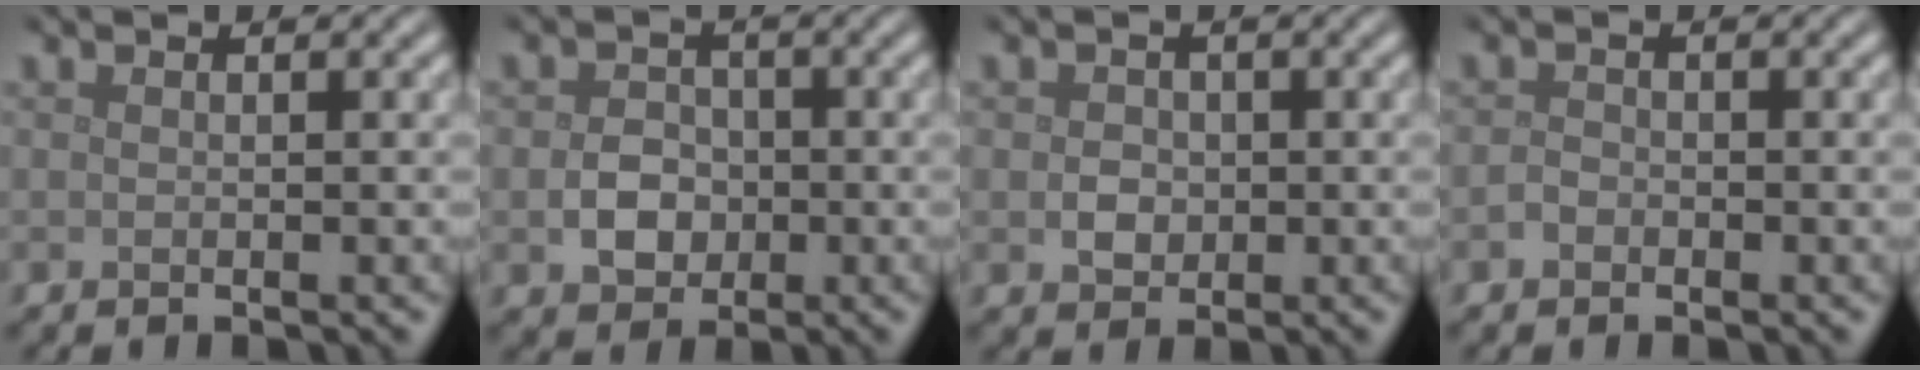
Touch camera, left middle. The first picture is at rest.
{"total": 2.9, "force": [-0.6, 2.4, 1.5], "torque": [-0.023, -0.001, -0.015]}
{"total": 1.7, "force": [0.0, 1.5, 0.8], "torque": [-0.012, -0.003, -0.003]}
{"total": 0.9, "force": [-0.5, 0.7, 0.3], "torque": [-0.005, 0.000, -0.013]}